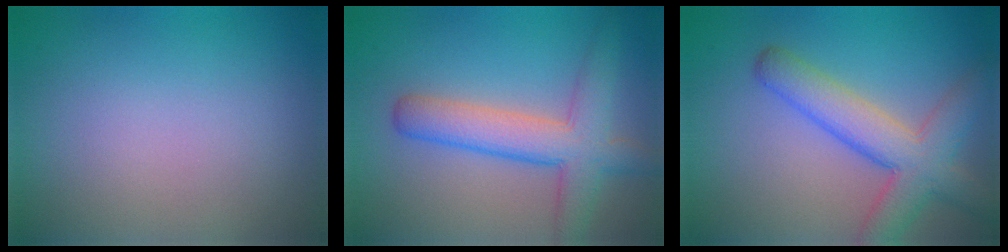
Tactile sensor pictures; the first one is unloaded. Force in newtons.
{"total": 5.5, "press": 5.5, "slide": 0.2}
{"total": 6.0, "press": 5.9, "slide": 0.3}